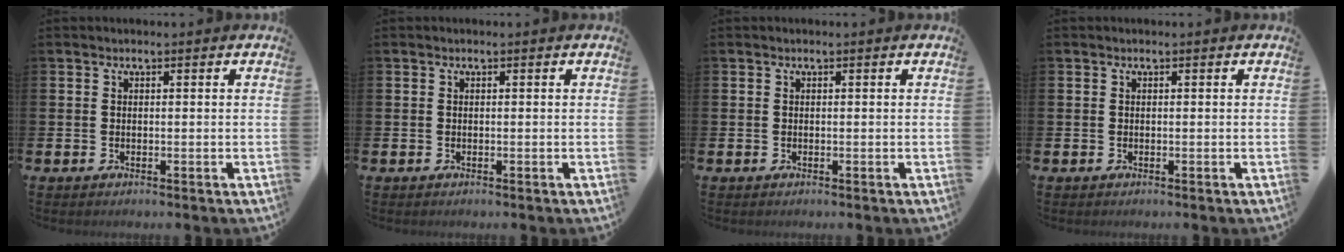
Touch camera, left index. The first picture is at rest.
{"total": 0.0}
{"total": 0.0}
{"total": 0.0}